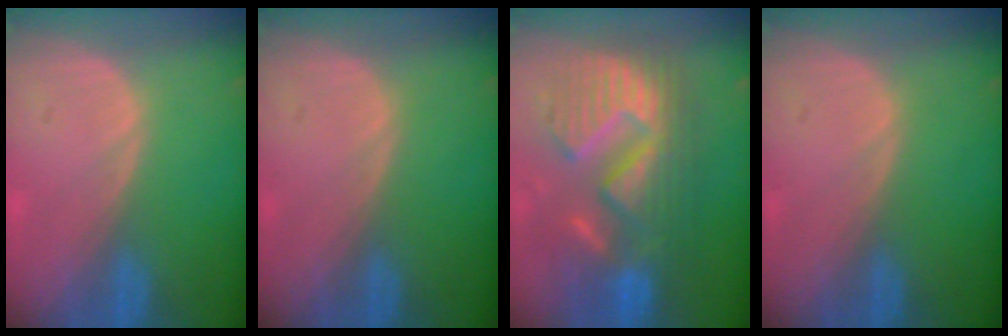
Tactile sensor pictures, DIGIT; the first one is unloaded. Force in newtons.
{"total": 0.0}
{"total": 12.9, "press": 12.8, "slide": 1.3}
{"total": 0.0}